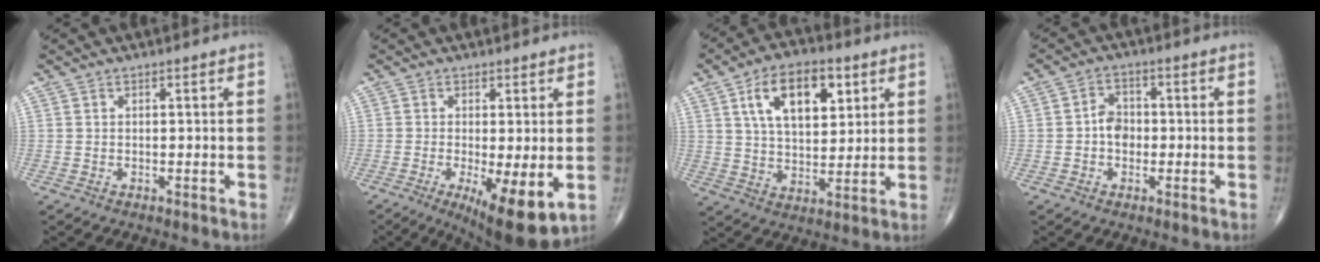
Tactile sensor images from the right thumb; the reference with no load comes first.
{"total": 10.8, "force": [-2.9, 3.1, 10.0], "torque": [-0.152, -0.025, -0.039]}
{"total": 14.3, "force": [5.6, 7.8, 10.7], "torque": [-0.148, -0.013, 0.097]}
{"total": 4.3, "force": [-0.6, 3.4, 2.6], "torque": [-0.025, 0.014, -0.017]}